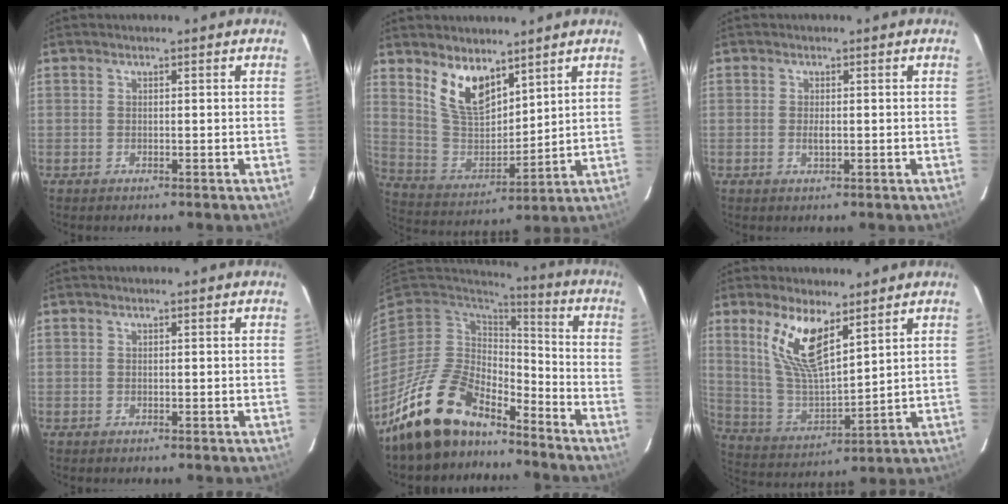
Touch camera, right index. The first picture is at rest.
{"total": 11.3, "force": [7.4, 5.2, 6.7], "torque": [-0.128, -0.004, 0.156]}
{"total": 1.4, "force": [-0.2, 0.7, 1.3], "torque": [-0.024, -0.002, -0.002]}
{"total": 0.0}
{"total": 16.2, "force": [-12.9, 6.8, 7.0], "torque": [-0.154, -0.004, -0.227]}
{"total": 12.7, "force": [7.2, 4.1, 9.7], "torque": [-0.195, 0.000, 0.152]}